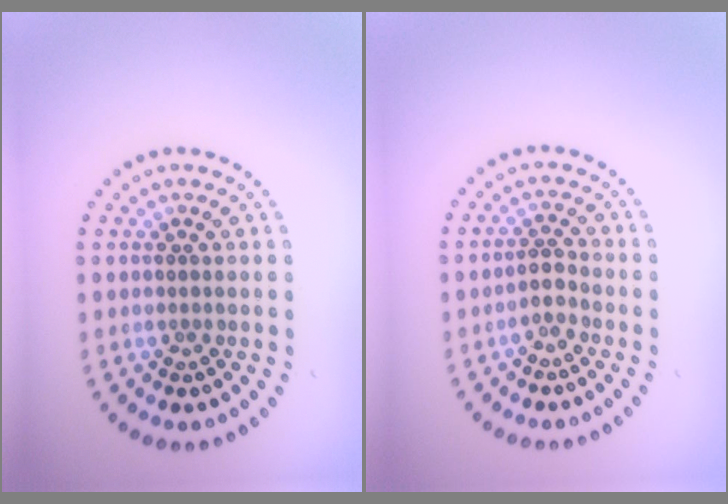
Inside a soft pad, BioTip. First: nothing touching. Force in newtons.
{"total": 1.6, "press": 1.2, "slide": 1.0}